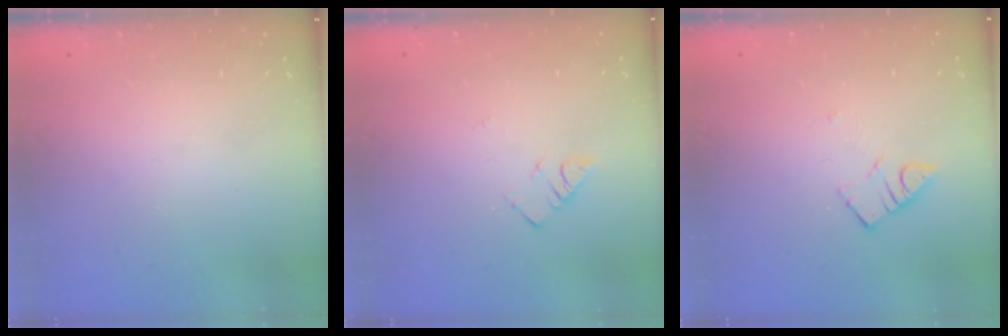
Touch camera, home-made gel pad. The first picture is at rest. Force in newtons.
{"total": 2.8, "press": 2.7, "slide": 0.4}
{"total": 3.3, "press": 3.3, "slide": 0.2}